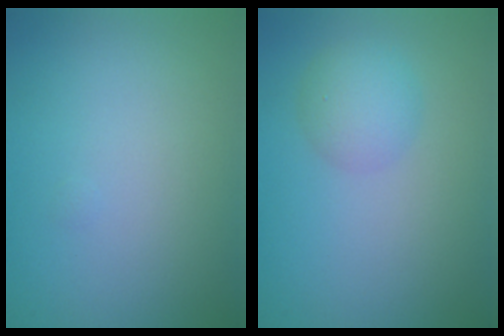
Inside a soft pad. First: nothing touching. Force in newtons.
{"total": 2.6, "press": 2.6, "slide": 0.0}